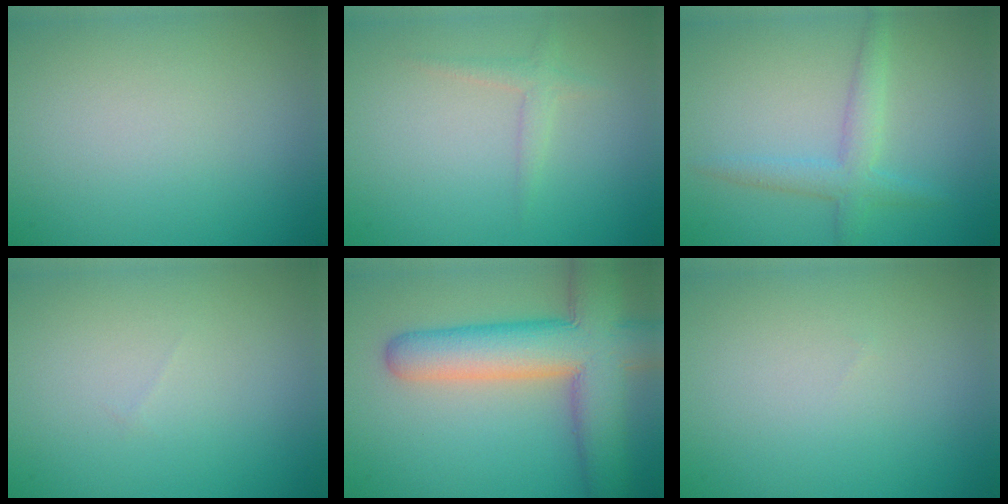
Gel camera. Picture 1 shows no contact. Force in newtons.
{"total": 1.4, "press": 1.4, "slide": 0.0}
{"total": 2.7, "press": 2.7, "slide": 0.2}
{"total": 0.0}
{"total": 10.6, "press": 10.6, "slide": 0.6}
{"total": 0.0}